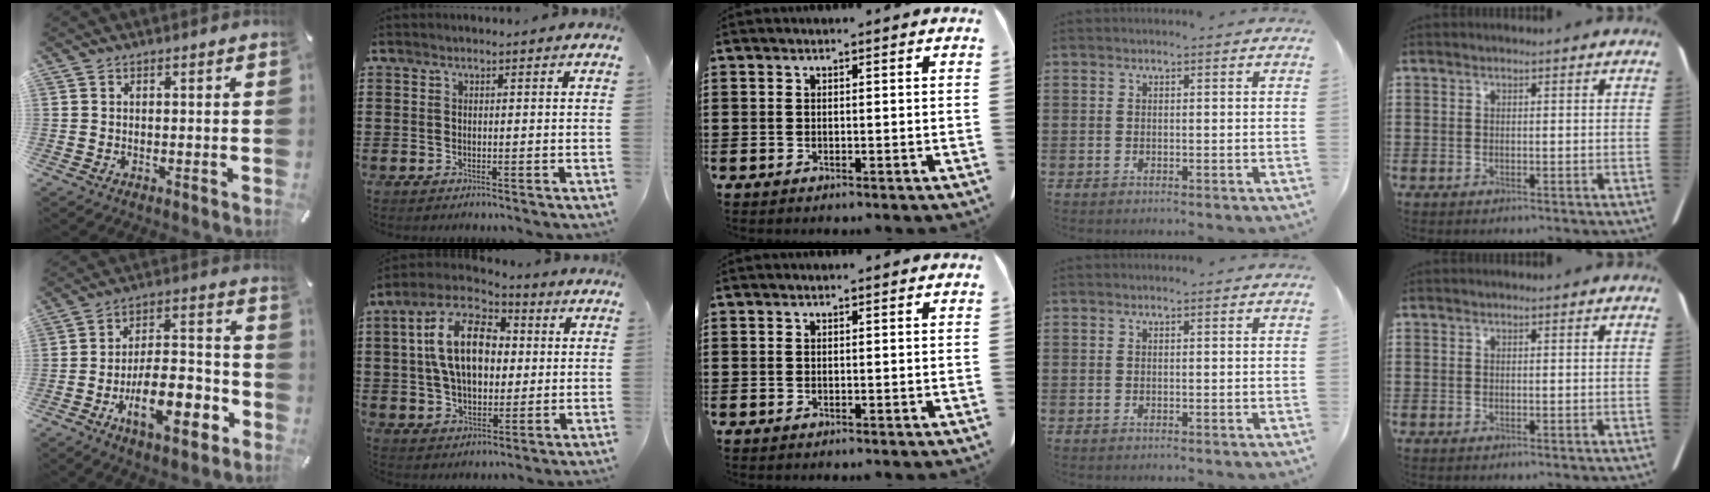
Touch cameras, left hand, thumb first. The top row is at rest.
{"thumb": {"total": 16.5, "force": [-7.5, 7.6, 12.6], "torque": [-0.190, 0.032, -0.120]}, "index": {"total": 13.3, "force": [2.5, 8.1, 10.2], "torque": [-0.236, 0.016, 0.042]}}